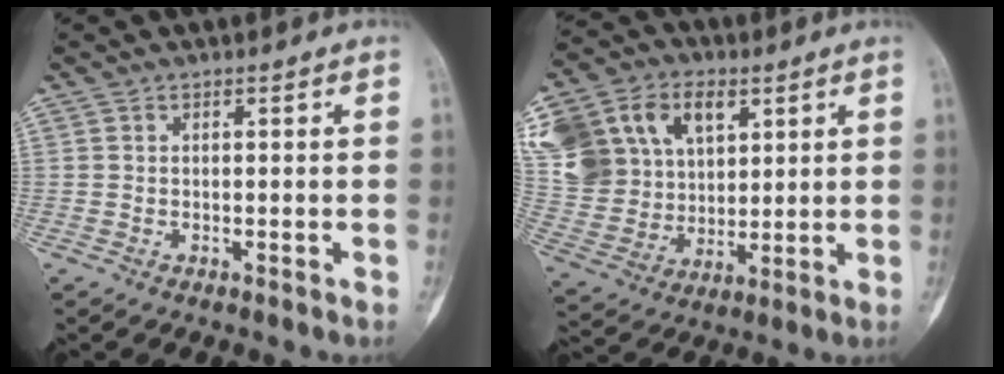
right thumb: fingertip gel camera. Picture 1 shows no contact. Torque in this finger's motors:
{"motor_torque": [1.63, 2.04, 1.03, 0.59, 0.12]}